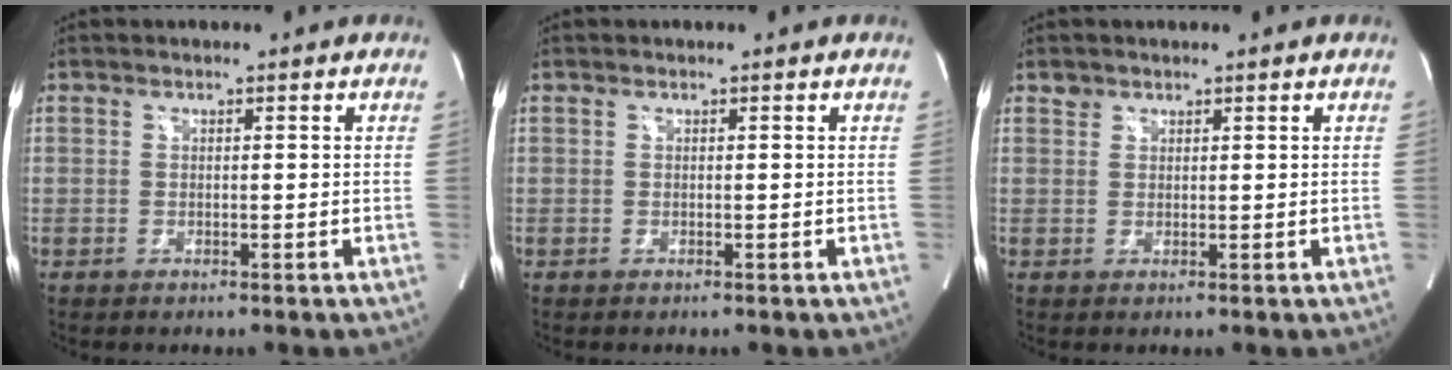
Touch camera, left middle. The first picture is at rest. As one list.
[{"total": 0.0}, {"total": 1.1, "force": [0.9, 0.7, -0.1], "torque": [0.009, 0.006, 0.012]}]